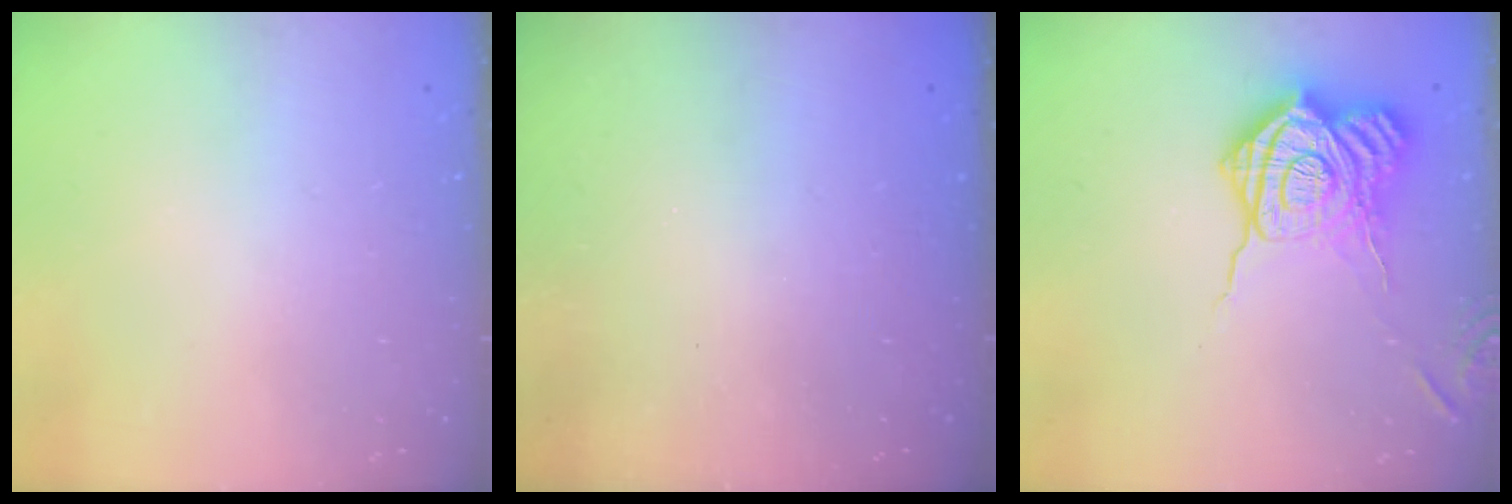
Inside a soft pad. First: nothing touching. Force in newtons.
{"total": 2.4, "press": 2.3, "slide": 0.8}
{"total": 19.7, "press": 19.7, "slide": 1.0}